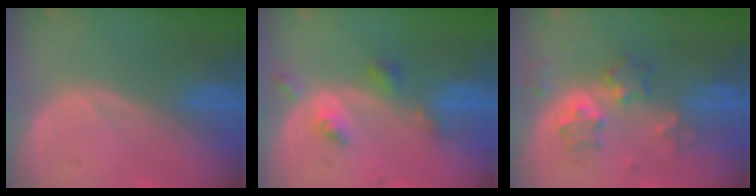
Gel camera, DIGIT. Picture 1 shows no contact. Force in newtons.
{"total": 4.4, "press": 3.9, "slide": 1.9}
{"total": 6.6, "press": 5.7, "slide": 3.2}